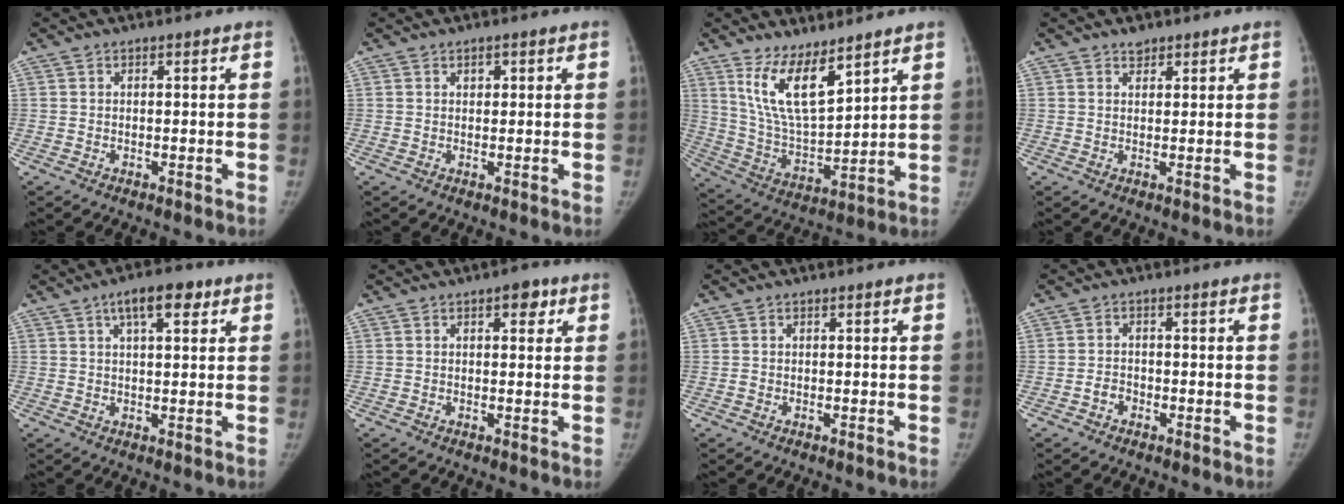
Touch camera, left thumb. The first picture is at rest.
{"total": 1.5, "force": [0.7, 1.0, 0.9], "torque": [-0.006, -0.001, 0.009]}
{"total": 12.4, "force": [8.0, 4.4, 8.4], "torque": [-0.137, -0.059, 0.172]}
{"total": 2.0, "force": [1.5, 1.2, 0.5], "torque": [0.005, -0.008, 0.021]}
{"total": 6.9, "force": [3.5, 2.8, 5.3], "torque": [-0.068, 0.000, 0.049]}
{"total": 3.3, "force": [1.6, 1.8, 2.3], "torque": [-0.012, -0.001, 0.016]}
{"total": 0.6, "force": [-0.2, 0.5, 0.1], "torque": [0.000, 0.003, -0.001]}
{"total": 2.3, "force": [-1.2, 1.8, 0.9], "torque": [-0.008, 0.014, -0.022]}